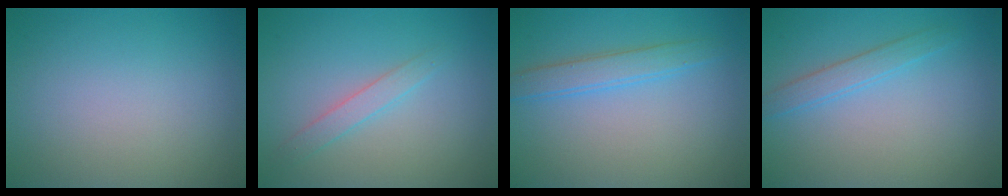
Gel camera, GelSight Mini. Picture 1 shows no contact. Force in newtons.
{"total": 1.6, "press": 1.6, "slide": 0.1}
{"total": 2.5, "press": 2.5, "slide": 0.1}
{"total": 1.8, "press": 1.8, "slide": 0.1}